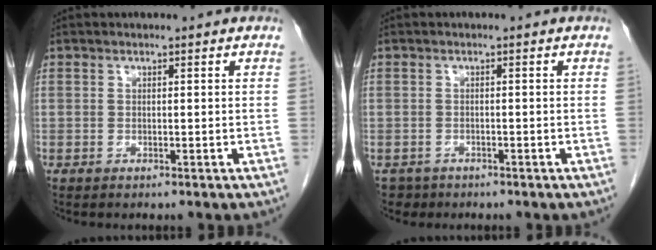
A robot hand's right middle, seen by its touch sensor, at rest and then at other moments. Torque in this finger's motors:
{"motor_torque": [0.02, 0.01, -0.12, 0.00]}